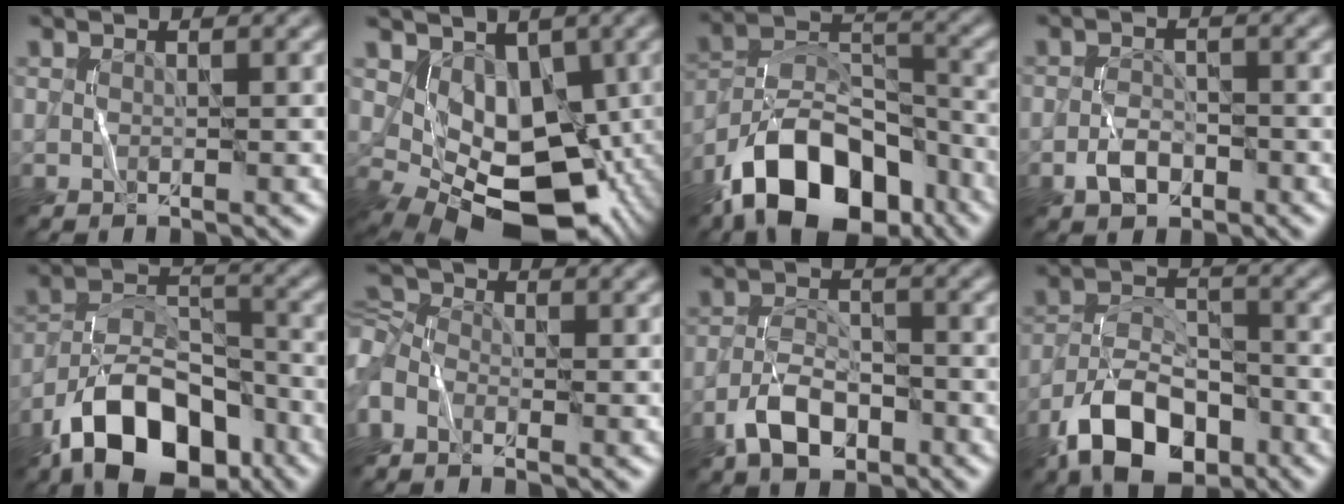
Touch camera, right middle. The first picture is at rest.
{"total": 9.5, "force": [-1.0, 6.7, 6.7], "torque": [-0.083, -0.007, -0.005]}
{"total": 12.4, "force": [-8.1, 6.6, 6.7], "torque": [-0.118, 0.016, -0.151]}
{"total": 2.2, "force": [-1.4, 1.3, 1.0], "torque": [-0.018, 0.008, -0.028]}
{"total": 11.1, "force": [-7.3, 5.8, 6.1], "torque": [-0.104, 0.015, -0.134]}
{"total": 4.8, "force": [-1.7, 3.2, 3.2], "torque": [-0.078, -0.001, -0.031]}
{"total": 4.6, "force": [-2.9, 2.4, 2.6], "torque": [-0.043, 0.006, -0.059]}
{"total": 8.4, "force": [-5.2, 4.5, 4.8], "torque": [-0.086, 0.006, -0.100]}